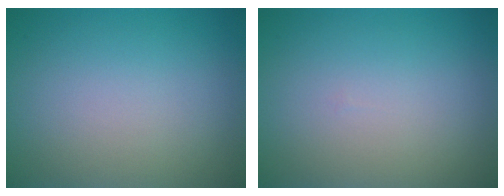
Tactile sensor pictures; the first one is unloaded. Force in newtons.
{"total": 0.0}